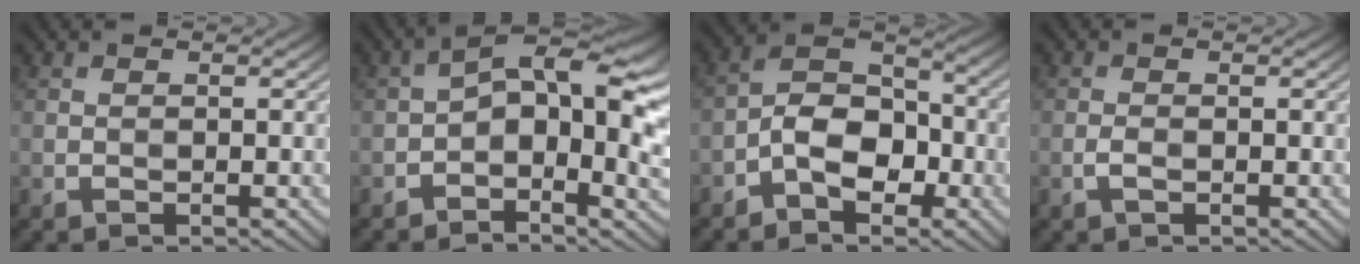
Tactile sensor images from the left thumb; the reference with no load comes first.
{"total": 11.7, "force": [0.1, 6.3, 9.8], "torque": [-0.155, 0.007, -0.009]}
{"total": 7.3, "force": [-3.5, 4.3, 4.8], "torque": [-0.078, 0.013, -0.077]}
{"total": 1.2, "force": [-0.5, 0.5, 0.9], "torque": [-0.023, 0.001, -0.012]}